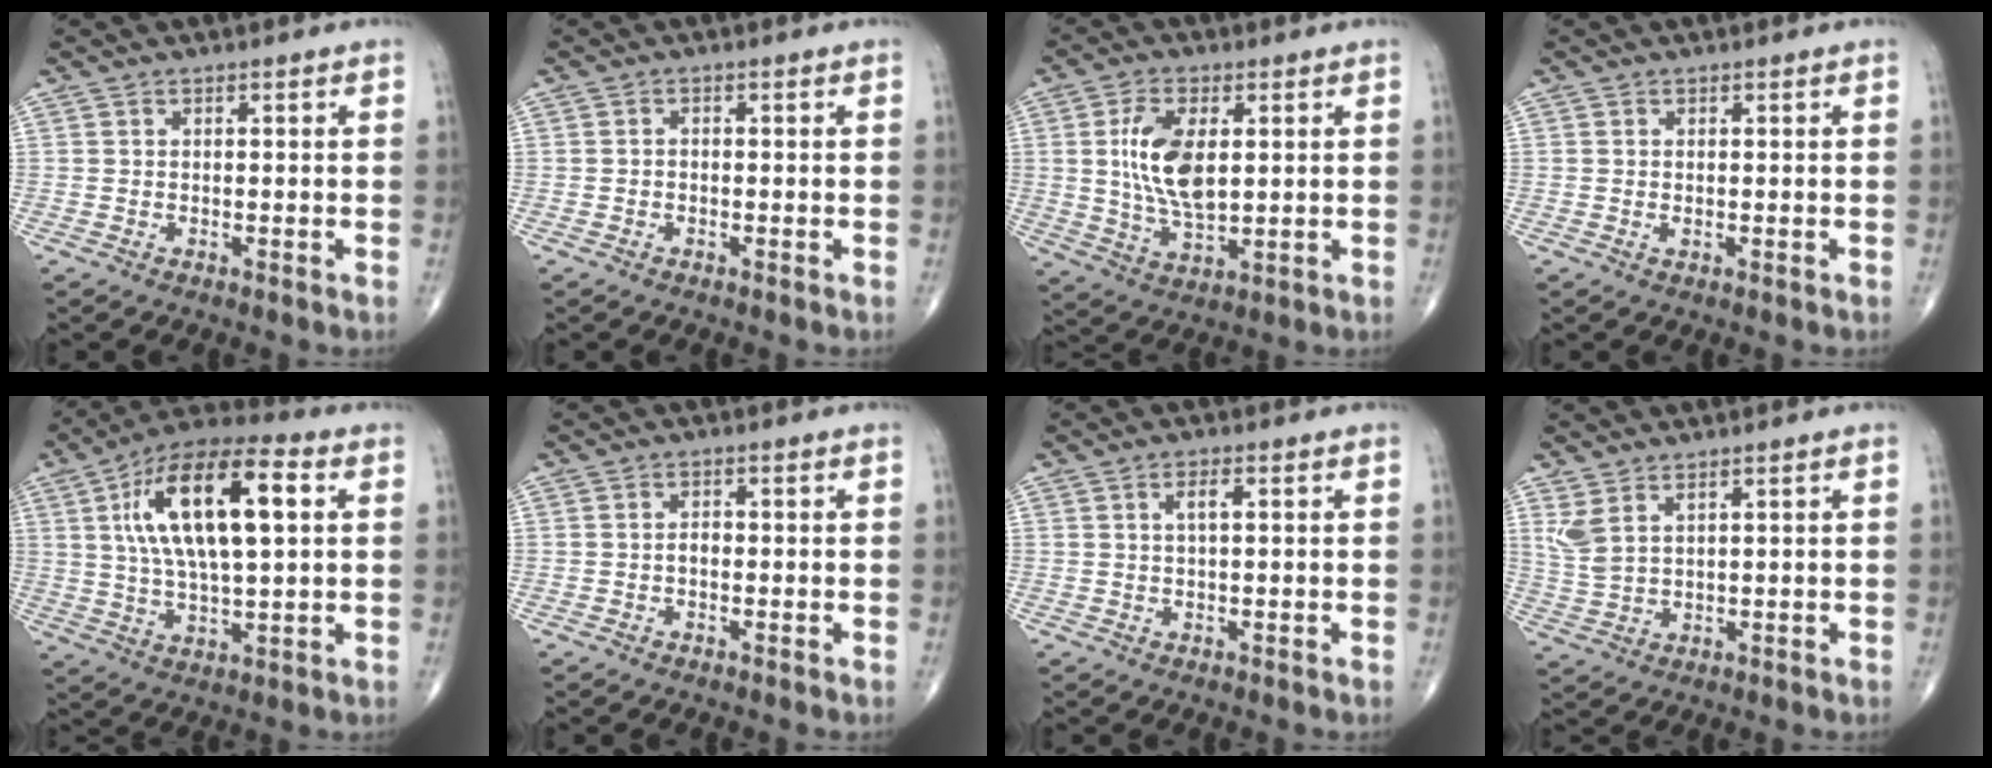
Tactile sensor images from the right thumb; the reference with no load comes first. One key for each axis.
{"total": 0.7, "fx": -0.3, "fy": 0.5, "fz": 0.4, "tx": -0.005, "ty": 0.002, "tz": -0.009}
{"total": 11.4, "fx": 1.8, "fy": 5.7, "fz": 9.7, "tx": -0.185, "ty": -0.011, "tz": 0.040}
{"total": 0.7, "fx": -0.1, "fy": 0.3, "fz": 0.6, "tx": -0.014, "ty": -0.001, "tz": 0.000}
{"total": 20.0, "fx": 4.8, "fy": 7.7, "fz": 17.8, "tx": -0.311, "ty": 0.016, "tz": 0.077}
{"total": 1.8, "fx": -0.5, "fy": 1.1, "fz": 1.4, "tx": -0.018, "ty": 0.006, "tz": -0.012}
{"total": 2.4, "fx": 0.6, "fy": 0.7, "fz": 2.2, "tx": -0.042, "ty": 0.004, "tz": 0.011}
{"total": 4.7, "fx": 2.6, "fy": 1.8, "fz": 3.5, "tx": -0.082, "ty": -0.010, "tz": 0.066}